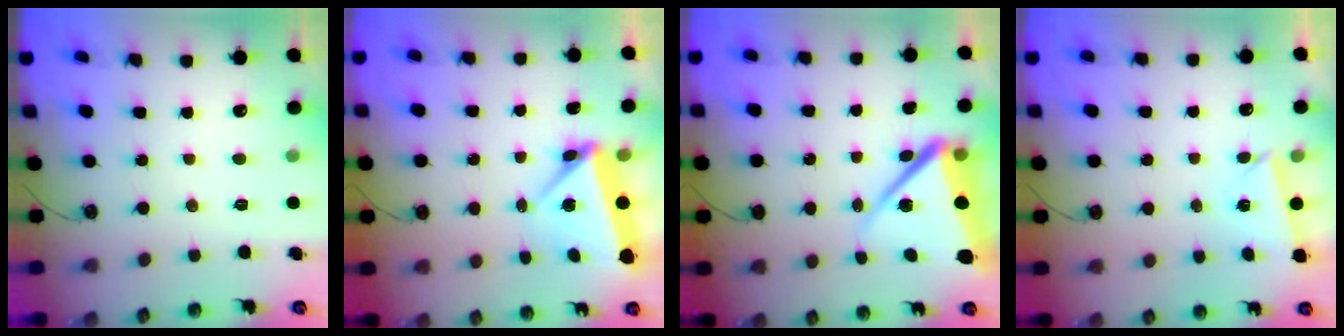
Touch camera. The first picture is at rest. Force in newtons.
{"total": 5.9, "press": 5.7, "slide": 1.4}
{"total": 12.0, "press": 12.0, "slide": 1.1}
{"total": 2.2, "press": 2.2, "slide": 0.2}